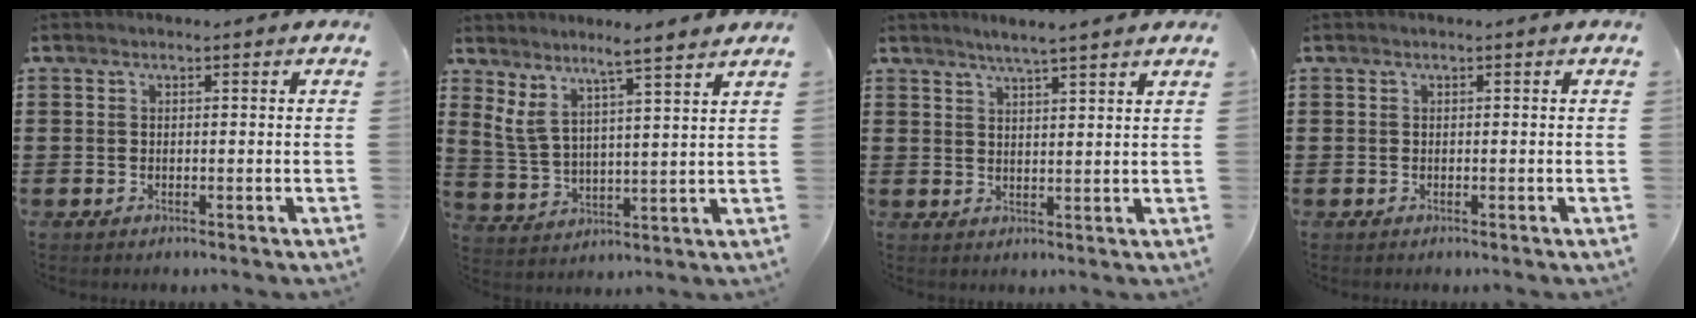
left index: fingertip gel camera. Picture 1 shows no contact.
{"total": 5.4, "force": [4.6, 0.0, 2.9], "torque": [-0.076, -0.032, 0.075]}
{"total": 3.2, "force": [3.0, -0.6, 1.0], "torque": [-0.028, -0.008, 0.052]}
{"total": 0.0}